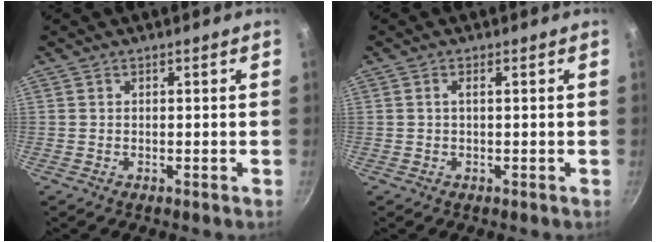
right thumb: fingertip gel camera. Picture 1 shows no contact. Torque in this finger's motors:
{"motor_torque": [-0.67, -0.02, -0.21, 0.39, 0.07]}